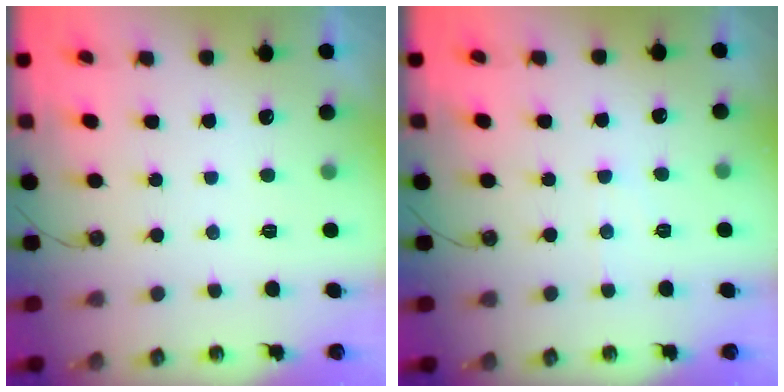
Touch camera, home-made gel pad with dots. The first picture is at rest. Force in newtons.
{"total": 3.6, "press": 3.5, "slide": 0.6}